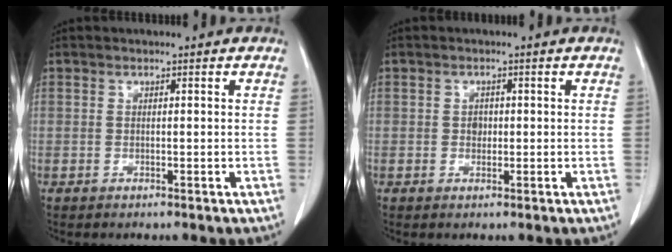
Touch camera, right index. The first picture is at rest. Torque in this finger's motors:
{"motor_torque": [0.27, -0.32, 0.11, 0.02]}